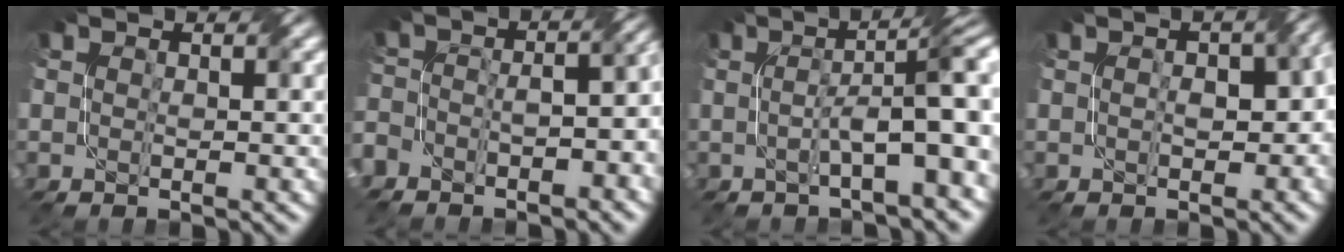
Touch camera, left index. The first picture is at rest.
{"total": 9.6, "force": [-5.8, 5.0, 5.7], "torque": [-0.067, -0.015, -0.081]}
{"total": 7.6, "force": [-0.4, 1.8, 7.4], "torque": [-0.105, 0.018, -0.011]}
{"total": 5.7, "force": [0.1, 3.5, 4.4], "torque": [-0.029, 0.013, 0.011]}